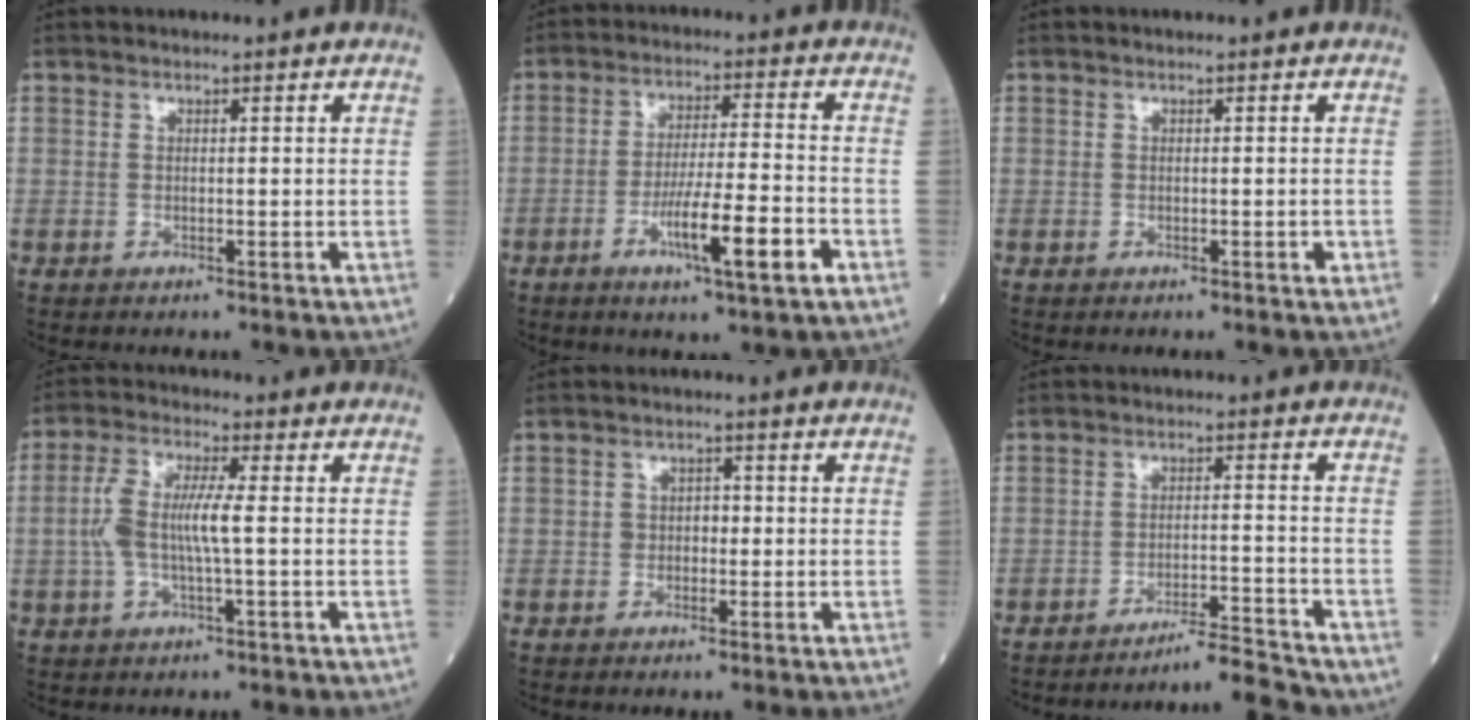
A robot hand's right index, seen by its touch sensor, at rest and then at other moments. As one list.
[{"total": 10.1, "force": [-4.3, 0.4, 9.1], "torque": [-0.158, -0.007, -0.071]}, {"total": 0.7, "force": [-0.2, 0.2, 0.7], "torque": [-0.013, -0.002, -0.001]}, {"total": 7.1, "force": [-0.2, 1.2, 7.0], "torque": [-0.157, 0.013, -0.007]}, {"total": 2.1, "force": [-0.2, 1.6, 1.4], "torque": [-0.016, 0.008, -0.004]}, {"total": 5.2, "force": [-5.0, -1.3, 0.2], "torque": [0.003, -0.002, -0.082]}]